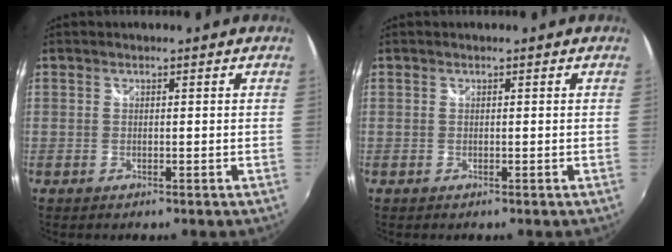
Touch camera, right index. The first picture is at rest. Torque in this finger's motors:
{"motor_torque": [0.00, 0.00, 0.01, 0.01]}